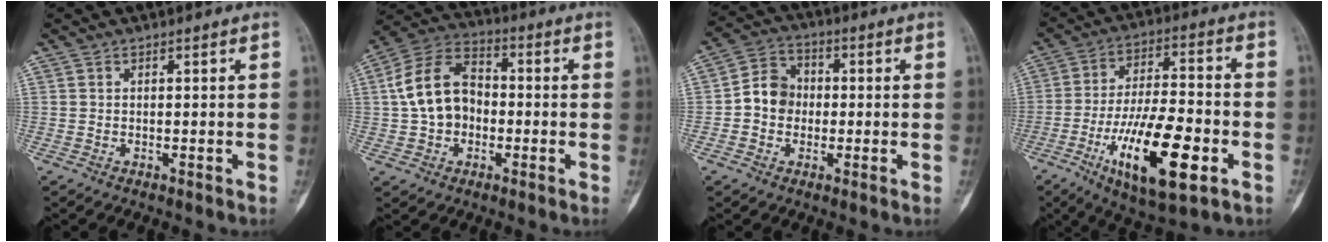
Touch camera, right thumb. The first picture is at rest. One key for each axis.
{"total": 12.5, "fx": -0.5, "fy": 9.2, "fz": 8.4, "tx": -0.139, "ty": 0.036, "tz": -0.021}
{"total": 7.4, "fx": -0.7, "fy": 6.5, "fz": 3.6, "tx": -0.038, "ty": 0.024, "tz": -0.026}
{"total": 19.3, "fx": -6.9, "fy": 6.7, "fz": 16.8, "tx": -0.282, "ty": 0.019, "tz": -0.107}